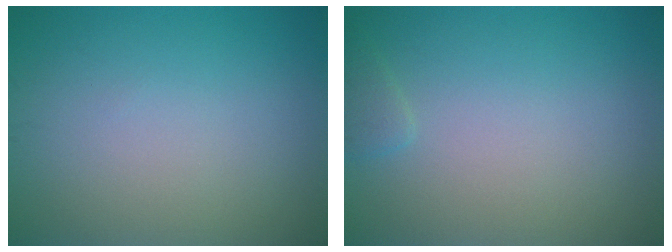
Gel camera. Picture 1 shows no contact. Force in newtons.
{"total": 0.9, "press": 0.9, "slide": 0.1}